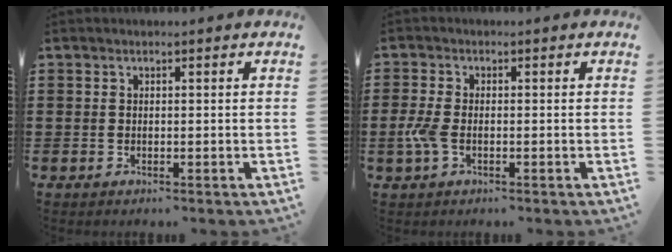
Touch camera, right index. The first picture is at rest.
{"total": 3.4, "force": [-1.0, 1.6, 2.8], "torque": [-0.079, -0.010, -0.024]}